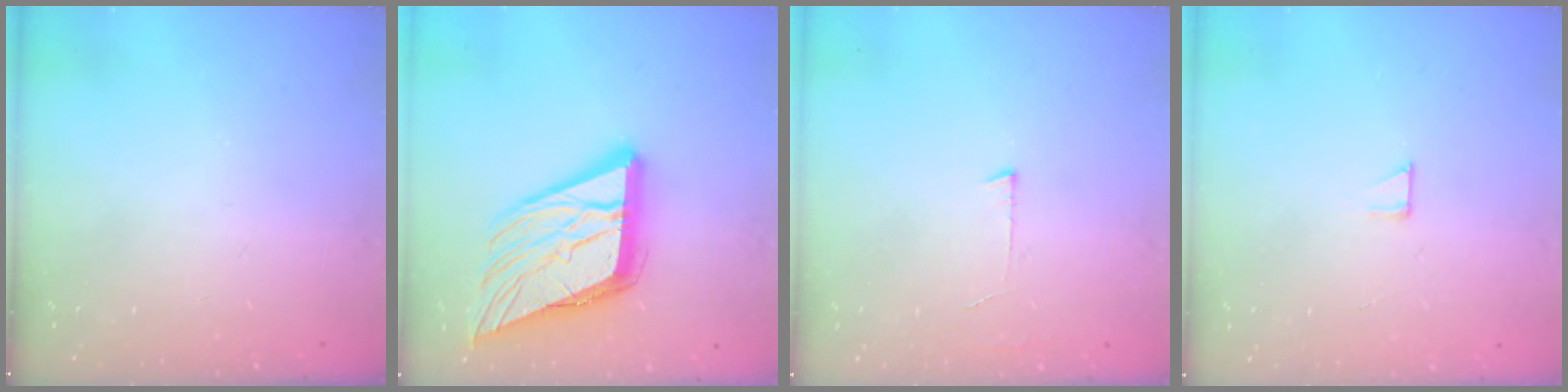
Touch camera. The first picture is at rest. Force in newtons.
{"total": 20.5, "press": 20.2, "slide": 3.3}
{"total": 3.0, "press": 3.0, "slide": 0.3}
{"total": 2.3, "press": 2.3, "slide": 0.2}